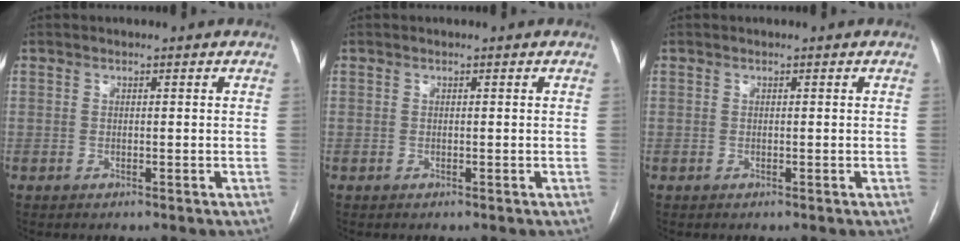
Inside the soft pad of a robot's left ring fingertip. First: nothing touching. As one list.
[{"total": 0.0}, {"total": 0.0}]